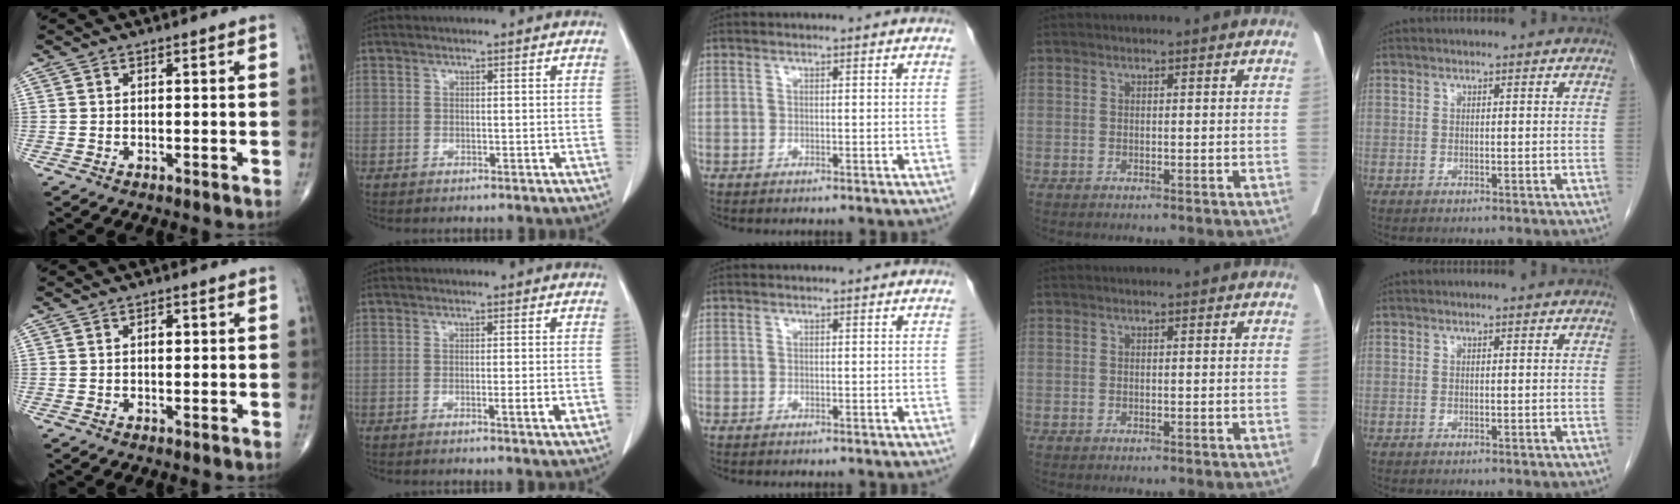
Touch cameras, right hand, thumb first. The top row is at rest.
{"thumb": {"total": 1.5, "force": [0.4, 0.9, 1.2], "torque": [-0.015, 0.001, 0.005]}, "index": {"total": 2.6, "force": [-0.7, 0.0, 2.5], "torque": [-0.034, -0.003, -0.009]}}